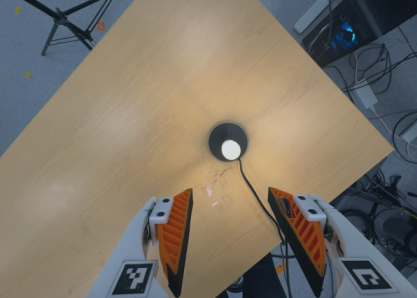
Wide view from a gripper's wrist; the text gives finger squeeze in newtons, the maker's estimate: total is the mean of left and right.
{"total": 0.0}